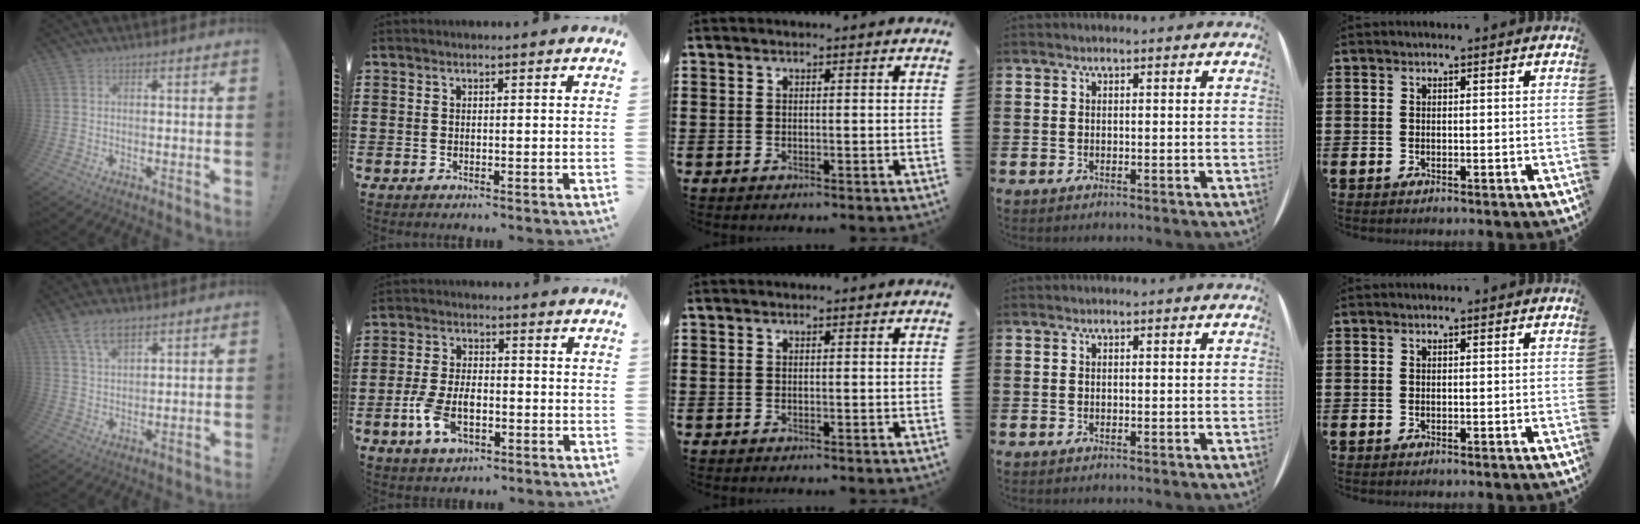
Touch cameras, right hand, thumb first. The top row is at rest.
{"thumb": {"total": 8.0, "force": [5.0, 3.9, 4.8], "torque": [-0.084, -0.014, 0.095]}, "index": {"total": 7.1, "force": [-2.4, 3.9, 5.4], "torque": [-0.125, 0.001, -0.049]}}